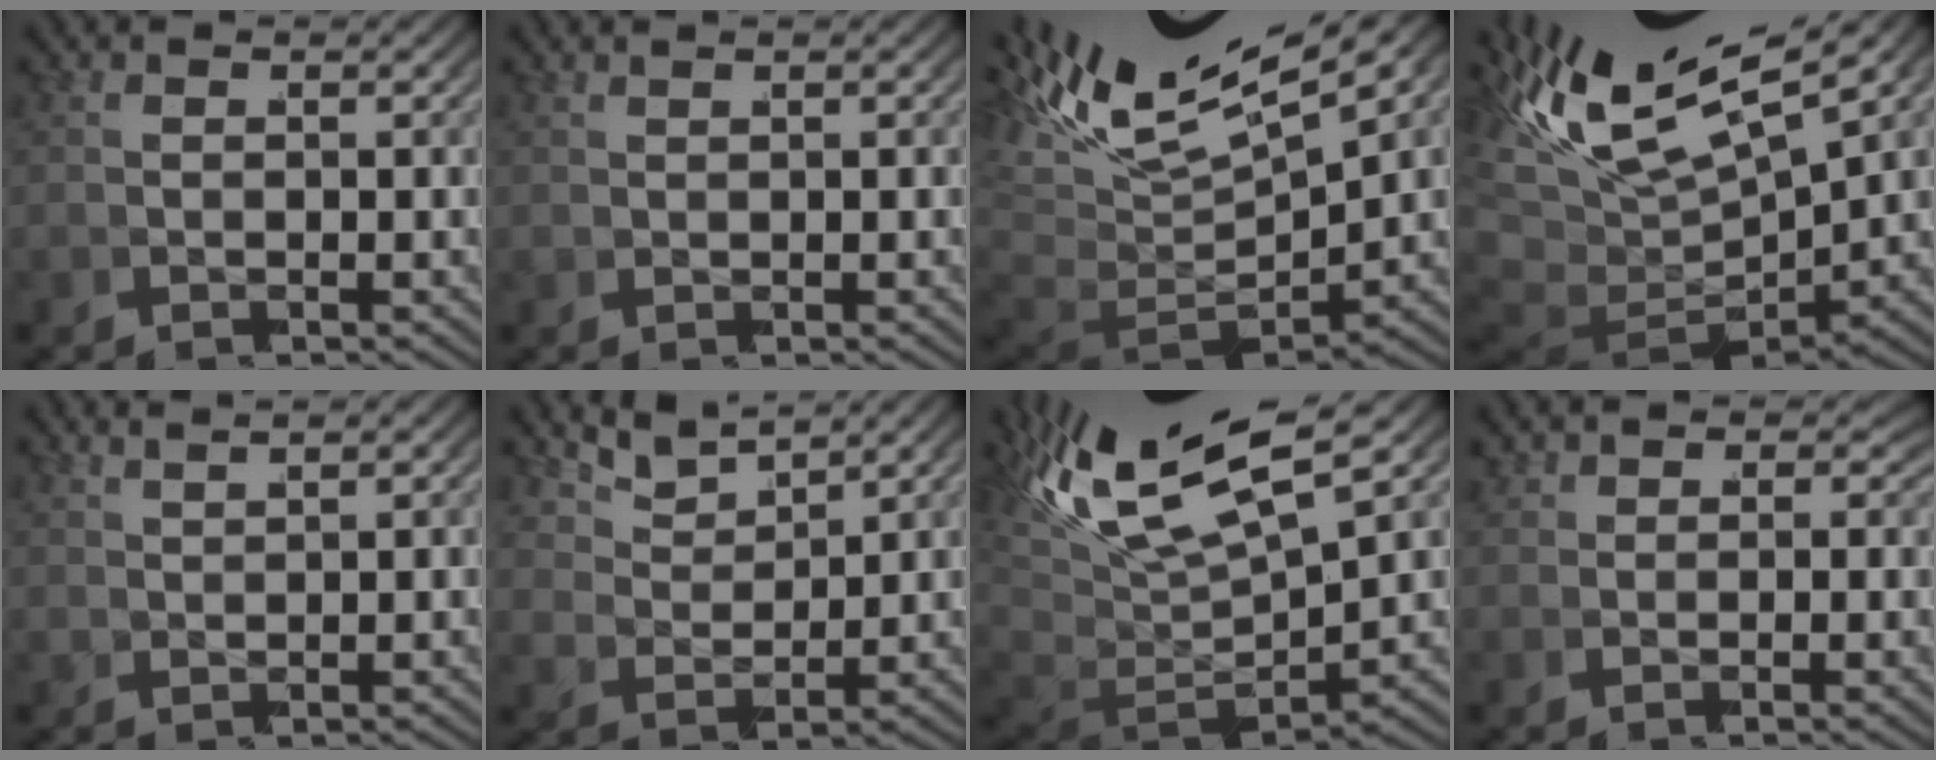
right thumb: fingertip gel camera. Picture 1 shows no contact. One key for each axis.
{"total": 0.8, "fx": 0.7, "fy": -0.3, "fz": -0.2, "tx": 0.009, "ty": 0.004, "tz": 0.014}
{"total": 9.9, "fx": 0.6, "fy": 6.0, "fz": 7.8, "tx": -0.140, "ty": -0.026, "tz": 0.022}
{"total": 10.6, "fx": -0.1, "fy": 6.7, "fz": 8.2, "tx": -0.162, "ty": -0.034, "tz": 0.012}
{"total": 1.6, "fx": 1.6, "fy": -0.4, "fz": -0.2, "tx": 0.011, "ty": 0.012, "tz": 0.030}
{"total": 3.0, "fx": 2.9, "fy": 0.4, "fz": 0.4, "tx": -0.012, "ty": 0.010, "tz": 0.053}
{"total": 10.2, "fx": -0.1, "fy": 6.0, "fz": 8.2, "tx": -0.152, "ty": -0.024, "tz": 0.012}
{"total": 1.6, "fx": 1.5, "fy": 0.5, "fz": -0.2, "tx": 0.010, "ty": 0.007, "tz": 0.022}